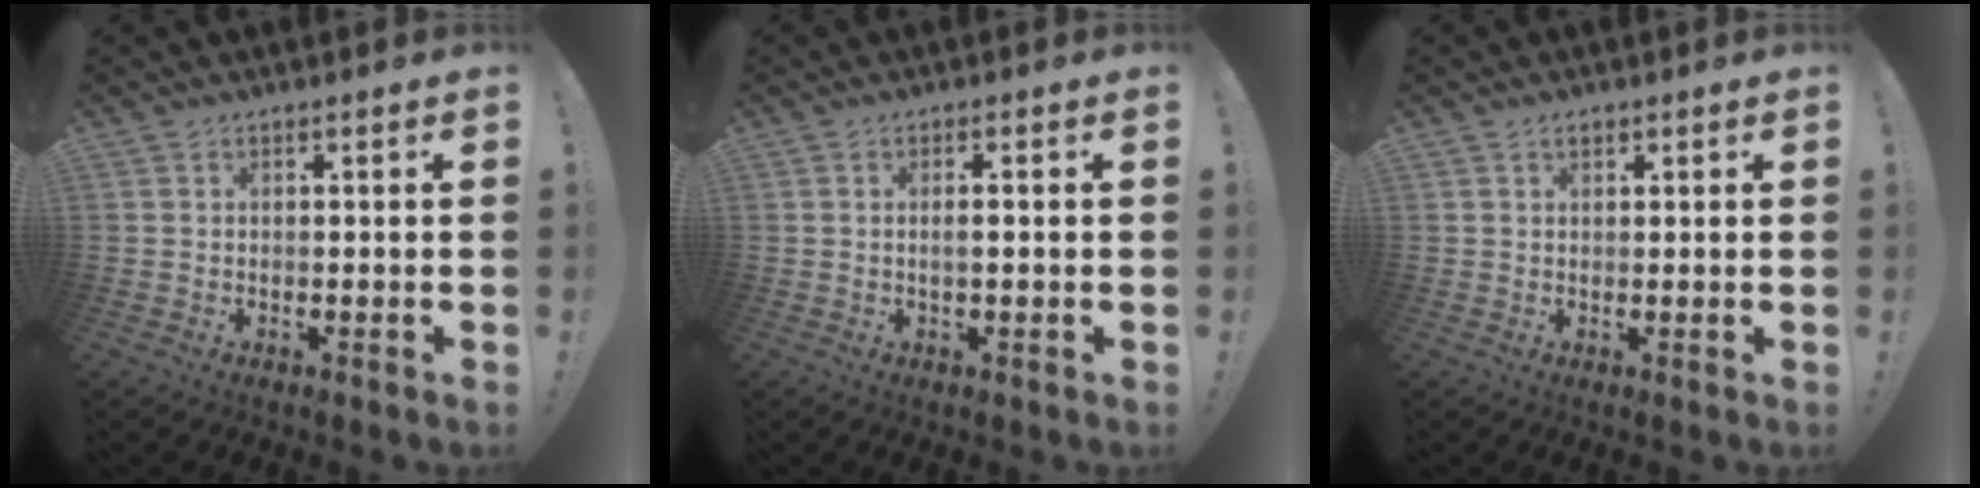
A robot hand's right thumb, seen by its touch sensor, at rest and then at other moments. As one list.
[{"total": 2.2, "force": [-0.2, 0.4, 2.2], "torque": [-0.036, 0.000, -0.007]}, {"total": 1.3, "force": [0.9, 0.7, 0.6], "torque": [-0.012, 0.002, 0.017]}]